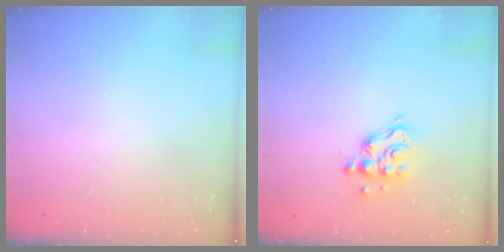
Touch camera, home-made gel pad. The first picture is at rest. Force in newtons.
{"total": 10.1, "press": 10.1, "slide": 0.3}